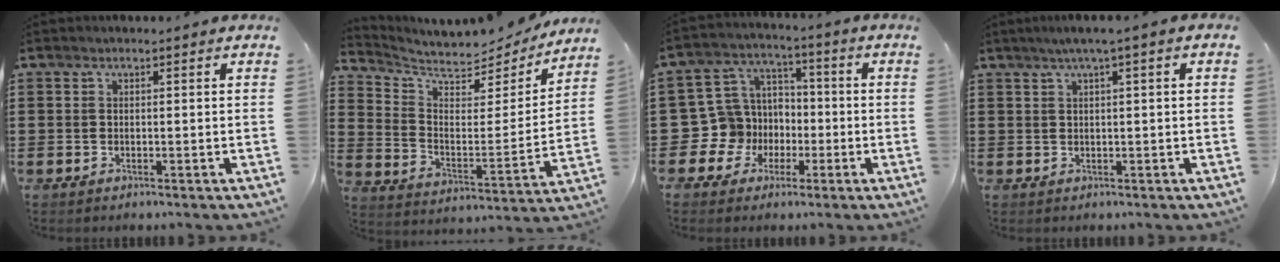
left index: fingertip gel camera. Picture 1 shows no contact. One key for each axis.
{"total": 5.3, "fx": 4.8, "fy": 1.6, "fz": 1.5, "tx": -0.058, "ty": -0.038, "tz": 0.080}
{"total": 9.4, "fx": -2.0, "fy": 9.0, "fz": 1.8, "tx": -0.095, "ty": 0.009, "tz": -0.036}
{"total": 1.9, "fx": 0.5, "fy": -0.2, "fz": 1.8, "tx": -0.033, "ty": -0.004, "tz": 0.008}